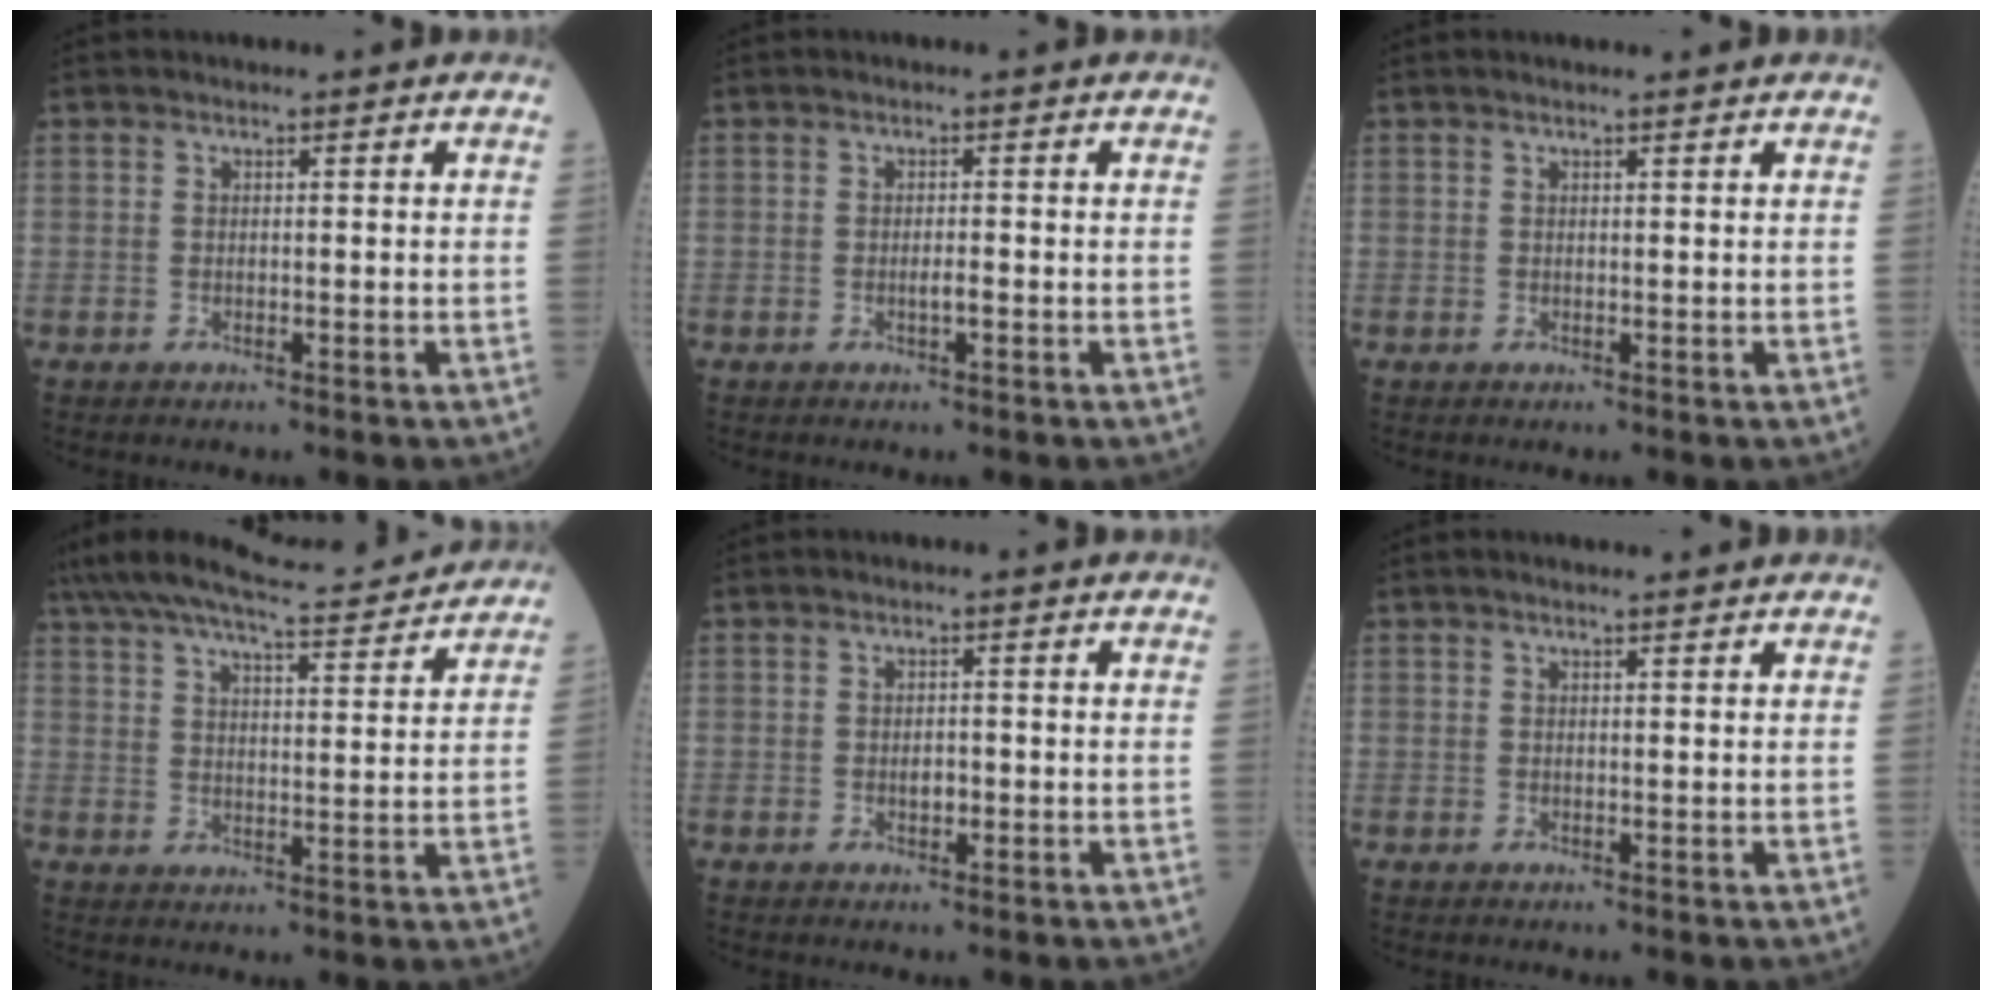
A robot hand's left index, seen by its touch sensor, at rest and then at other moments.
{"total": 1.1, "force": [-0.4, 0.1, 1.0], "torque": [-0.020, 0.000, -0.006]}
{"total": 1.8, "force": [1.6, -0.2, 0.8], "torque": [-0.011, 0.010, 0.024]}
{"total": 15.8, "force": [14.7, 1.2, 5.6], "torque": [-0.108, 0.018, 0.218]}
{"total": 1.4, "force": [-0.3, 0.8, 1.1], "torque": [-0.020, 0.001, -0.003]}
{"total": 2.6, "force": [2.3, -0.1, 1.2], "torque": [-0.016, 0.015, 0.032]}